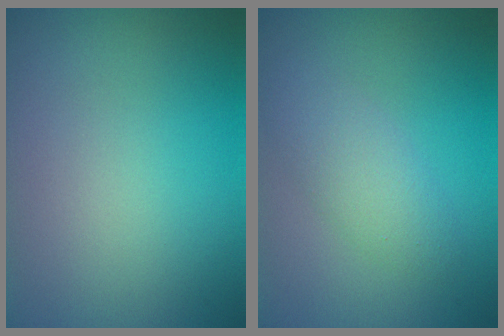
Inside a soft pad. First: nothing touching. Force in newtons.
{"total": 2.7, "press": 2.7, "slide": 0.2}